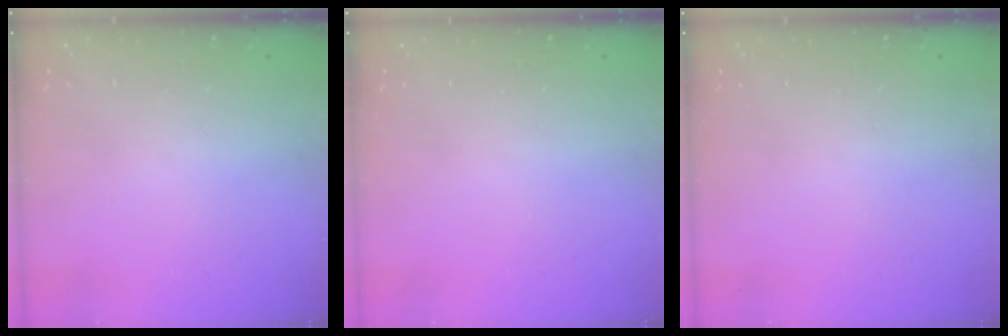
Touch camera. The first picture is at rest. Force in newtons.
{"total": 0.0}
{"total": 0.0}